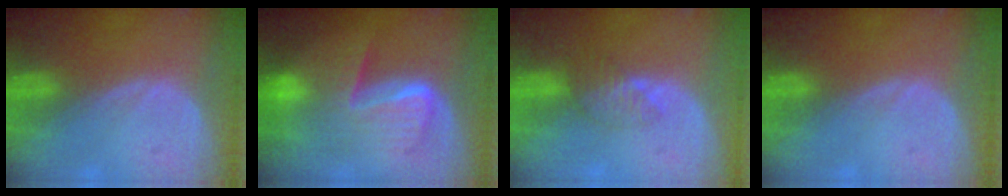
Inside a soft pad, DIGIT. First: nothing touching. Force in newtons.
{"total": 9.0, "press": 9.0, "slide": 0.6}
{"total": 3.4, "press": 3.1, "slide": 1.5}
{"total": 0.0}